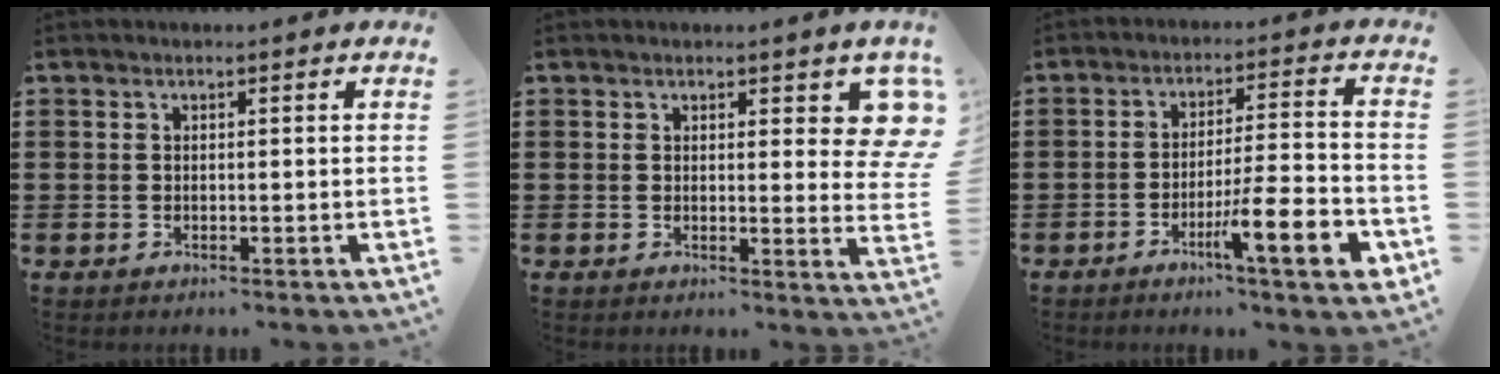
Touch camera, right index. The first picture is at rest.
{"total": 4.8, "force": [2.9, 1.8, 3.4], "torque": [-0.035, -0.011, 0.044]}
{"total": 9.8, "force": [-4.8, 1.2, 8.4], "torque": [-0.135, 0.004, -0.083]}